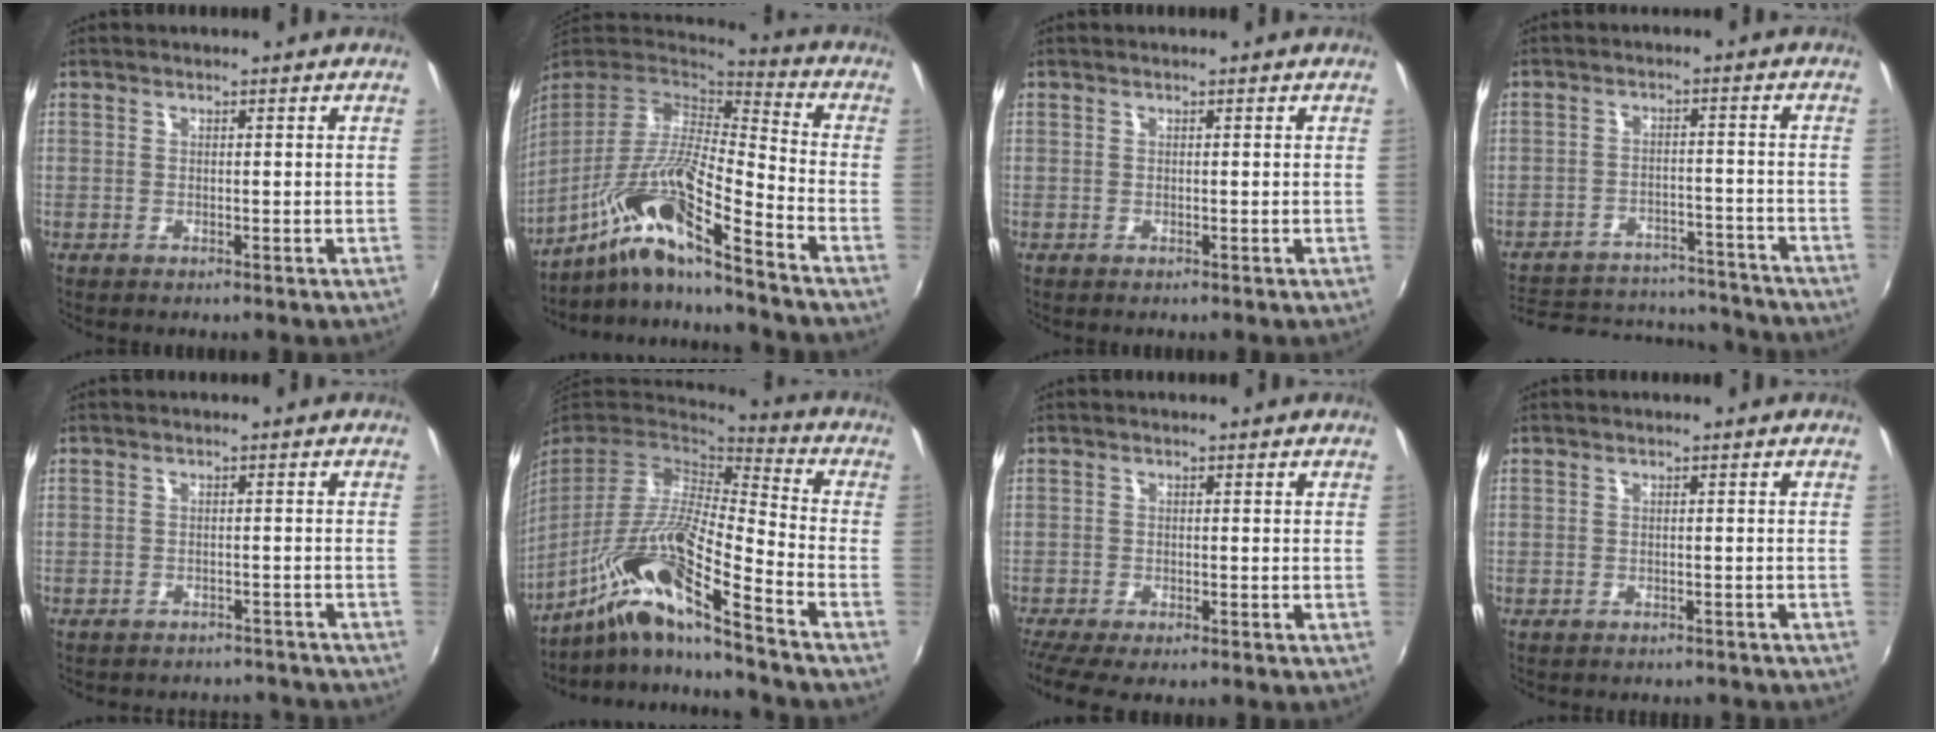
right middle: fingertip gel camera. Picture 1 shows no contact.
{"total": 15.2, "force": [-10.5, 0.0, 11.0], "torque": [-0.186, -0.023, -0.207]}
{"total": 0.0}
{"total": 20.0, "force": [-17.3, 7.5, 6.6], "torque": [-0.147, 0.030, -0.215]}
{"total": 10.0, "force": [-9.0, 3.5, 2.6], "torque": [-0.062, 0.002, -0.109]}
{"total": 17.3, "force": [-11.4, 0.5, 13.0], "torque": [-0.224, -0.032, -0.227]}
{"total": 4.6, "force": [-3.9, 0.3, 2.3], "torque": [-0.058, -0.027, -0.071]}
{"total": 4.2, "force": [-3.8, 1.2, 1.3], "torque": [-0.029, -0.011, -0.050]}